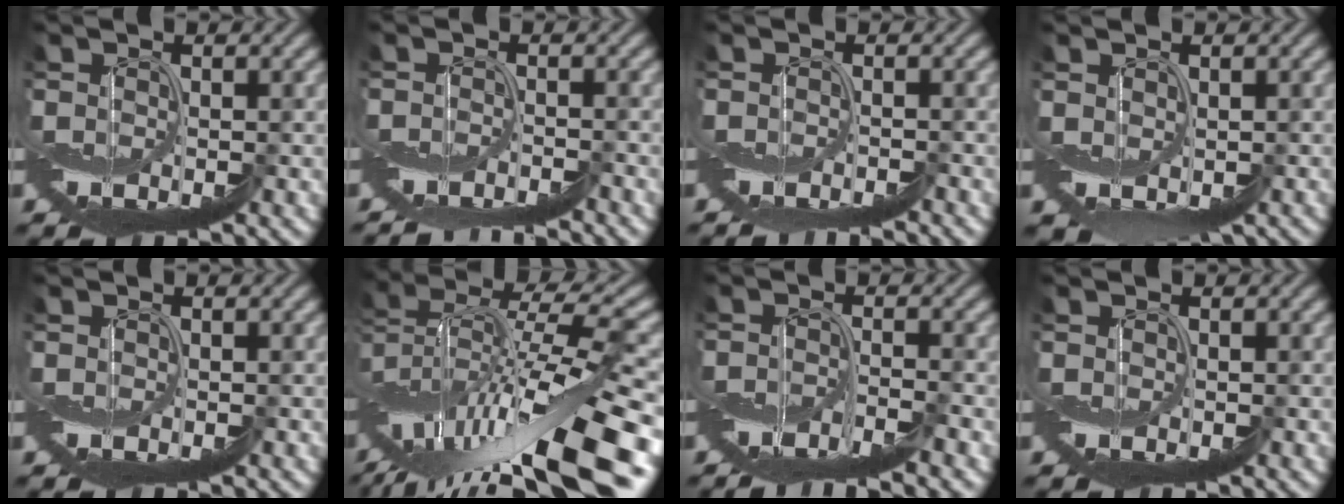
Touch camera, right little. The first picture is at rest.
{"total": 4.6, "force": [-4.3, 0.4, 1.6], "torque": [-0.025, -0.003, -0.066]}
{"total": 2.6, "force": [-2.5, -0.1, 0.9], "torque": [-0.017, -0.003, -0.040]}
{"total": 3.1, "force": [-0.7, 2.5, 1.6], "torque": [-0.022, -0.026, 0.008]}
{"total": 0.0}
{"total": 14.6, "force": [-3.4, 4.4, 13.5], "torque": [-0.244, 0.020, -0.051]}
{"total": 5.2, "force": [-3.8, 0.8, 3.5], "torque": [-0.056, -0.004, -0.072]}
{"total": 0.0}